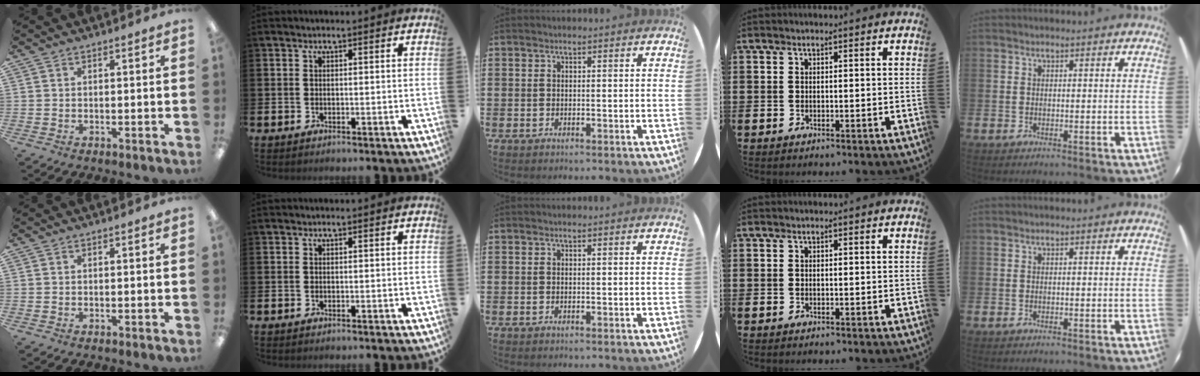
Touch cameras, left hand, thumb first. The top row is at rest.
{}